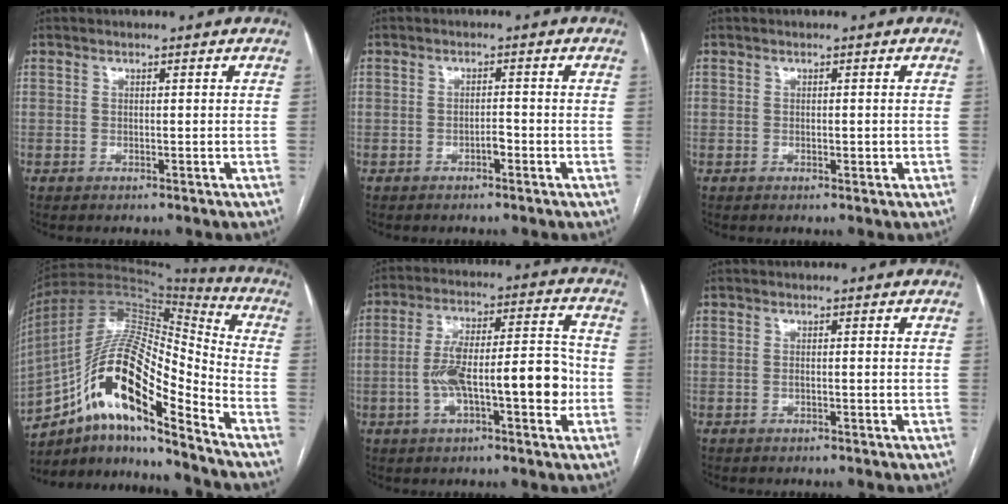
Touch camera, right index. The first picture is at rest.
{"total": 1.4, "force": [-0.8, 0.4, 1.1], "torque": [-0.016, 0.003, -0.013]}
{"total": 0.8, "force": [-0.1, 0.4, 0.7], "torque": [-0.009, -0.001, 0.001]}
{"total": 20.2, "force": [-10.8, 4.2, 16.5], "torque": [-0.329, 0.014, -0.190]}
{"total": 13.9, "force": [-2.9, 3.5, 13.1], "torque": [-0.224, 0.033, -0.044]}
{"total": 0.8, "force": [-0.1, 0.2, 0.8], "torque": [-0.013, 0.001, 0.000]}